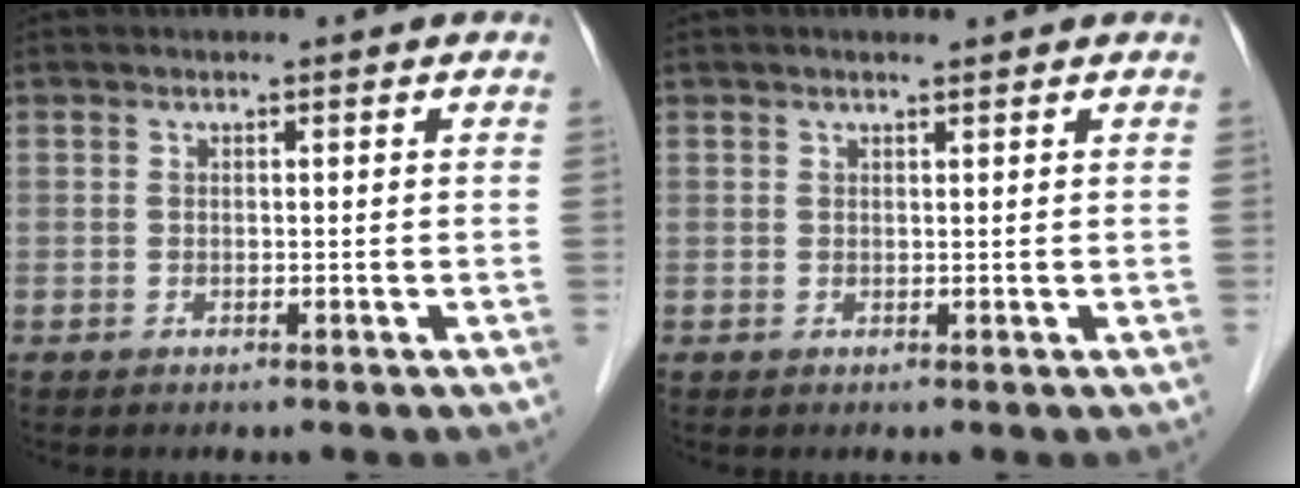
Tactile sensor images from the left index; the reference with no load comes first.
{"total": 1.3, "force": [1.0, 0.1, 0.7], "torque": [-0.015, 0.011, 0.018]}